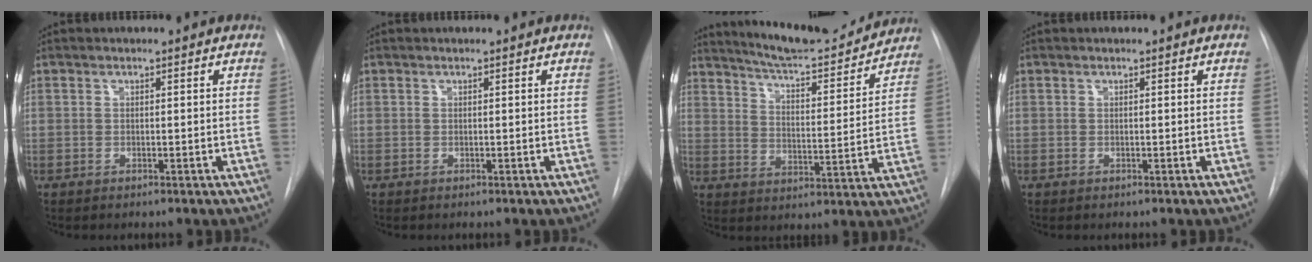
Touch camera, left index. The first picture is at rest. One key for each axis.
{"total": 0.0}
{"total": 17.2, "fx": 15.9, "fy": 2.3, "fz": 6.1, "tx": -0.092, "ty": -0.015, "tz": 0.224}
{"total": 0.0}